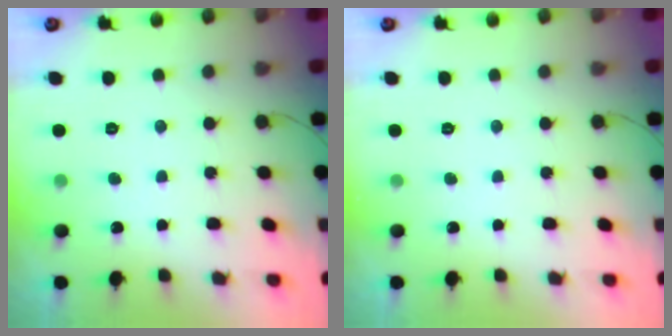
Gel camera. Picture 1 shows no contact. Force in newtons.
{"total": 0.0}